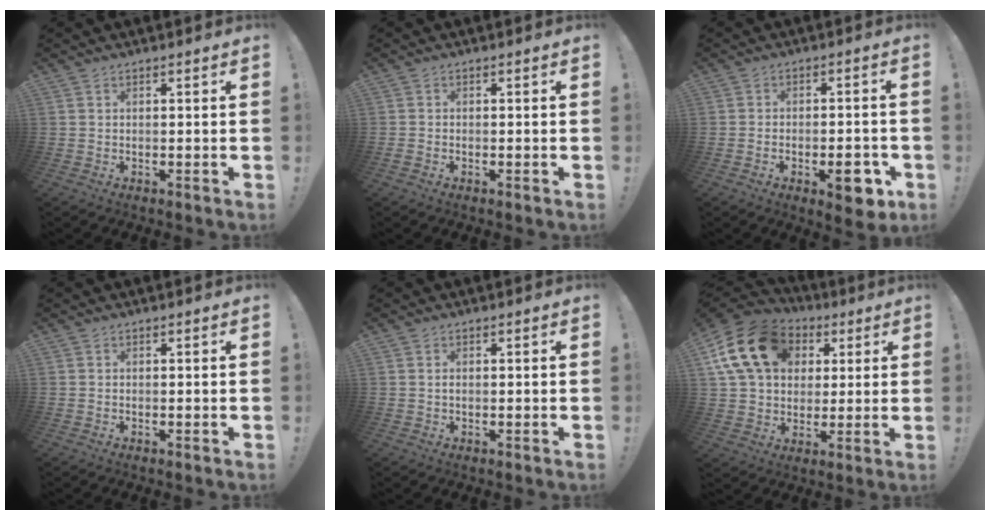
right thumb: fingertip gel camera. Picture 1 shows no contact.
{"total": 1.0, "force": [-0.8, 0.3, 0.5], "torque": [-0.014, 0.004, -0.012]}
{"total": 8.2, "force": [-3.8, 3.8, 6.1], "torque": [-0.066, 0.016, -0.059]}
{"total": 0.0}
{"total": 0.6, "force": [0.0, 0.5, 0.3], "torque": [-0.015, 0.005, 0.001]}
{"total": 19.2, "force": [6.8, 14.3, 10.8], "torque": [-0.176, -0.017, 0.134]}